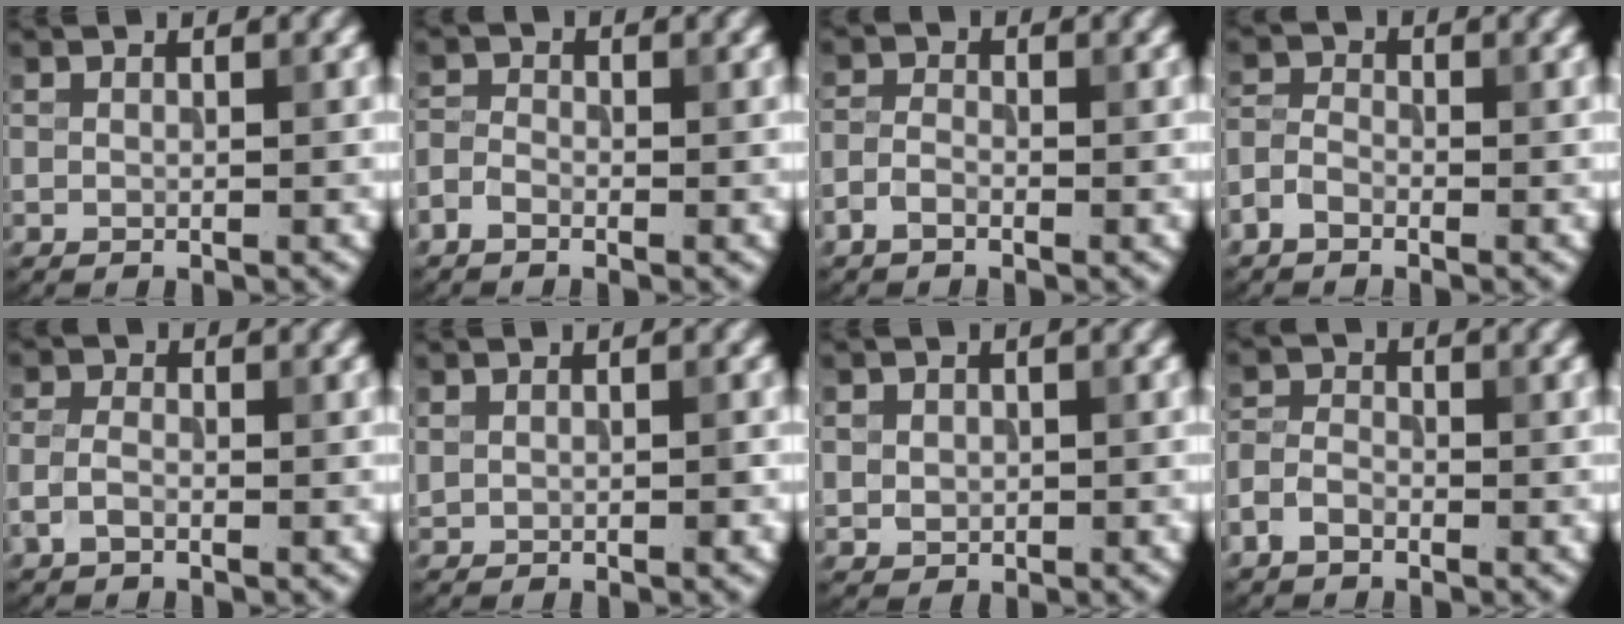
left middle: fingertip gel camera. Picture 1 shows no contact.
{"total": 1.6, "force": [-1.1, 0.9, 0.7], "torque": [-0.013, 0.003, -0.031]}
{"total": 1.7, "force": [-1.2, 0.9, 0.9], "torque": [-0.019, 0.004, -0.030]}
{"total": 2.1, "force": [-1.4, 1.2, 1.0], "torque": [-0.022, 0.004, -0.038]}
{"total": 1.8, "force": [-0.9, 1.0, 1.2], "torque": [-0.025, 0.005, -0.024]}
{"total": 0.6, "force": [0.1, 0.3, 0.5], "torque": [-0.011, -0.002, 0.007]}
{"total": 1.6, "force": [0.2, 1.5, 0.6], "torque": [-0.010, -0.006, 0.008]}
{"total": 2.4, "force": [-1.5, 1.5, 1.1], "torque": [-0.024, 0.004, -0.040]}